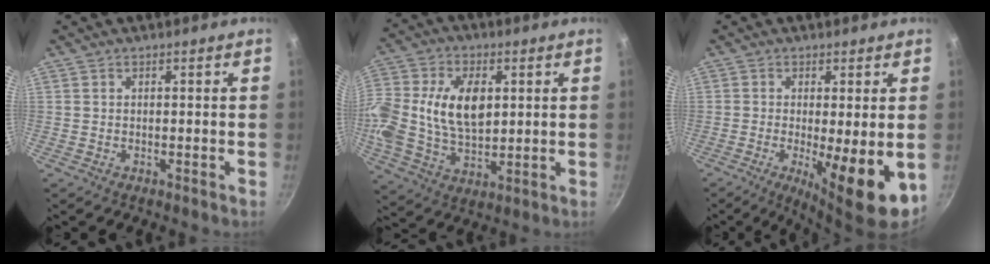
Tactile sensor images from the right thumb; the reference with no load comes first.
{"total": 19.7, "force": [3.1, 13.1, 14.4], "torque": [-0.305, 0.021, 0.056]}
{"total": 10.4, "force": [-1.9, 2.1, 10.0], "torque": [-0.145, -0.013, -0.020]}